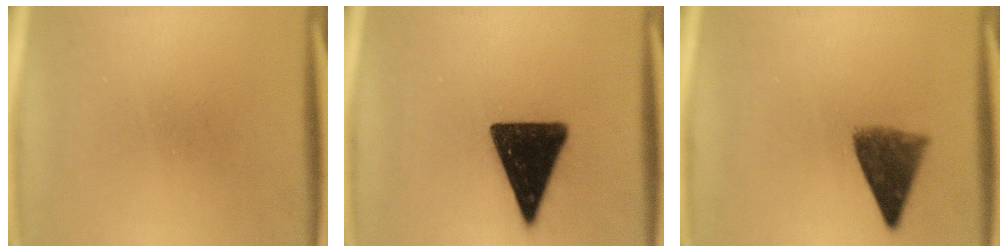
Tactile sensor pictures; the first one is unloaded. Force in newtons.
{"total": 16.1}
{"total": 7.1}